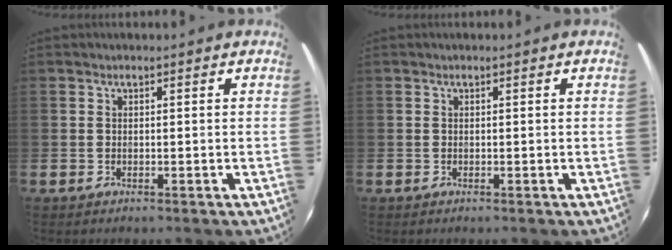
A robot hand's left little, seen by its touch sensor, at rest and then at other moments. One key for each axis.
{"total": 0.0}